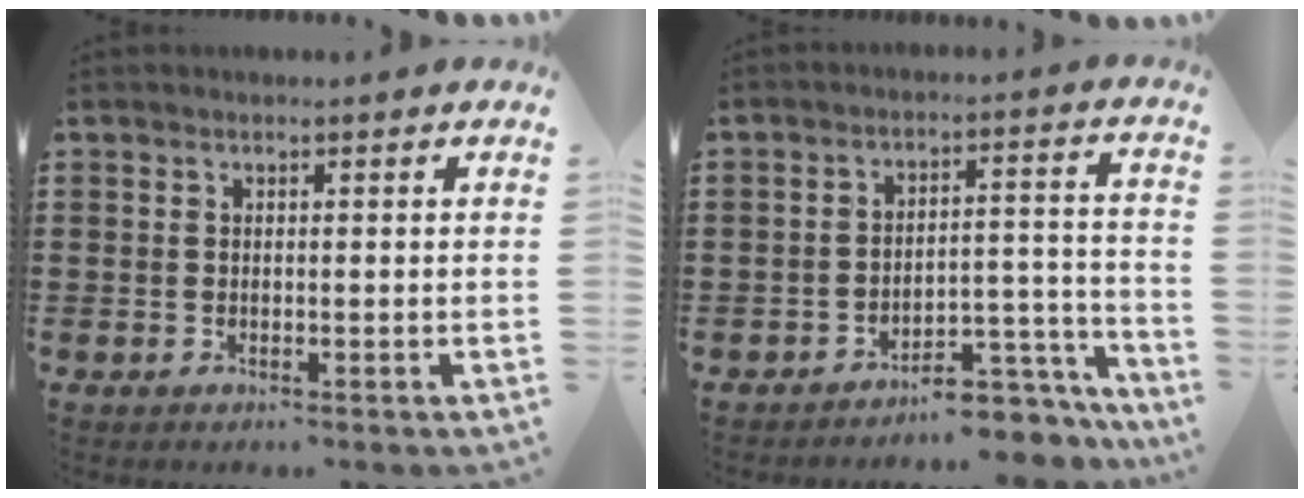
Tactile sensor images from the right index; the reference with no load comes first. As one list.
[{"total": 6.1, "force": [-5.7, 1.4, 1.7], "torque": [-0.024, 0.018, -0.110]}]